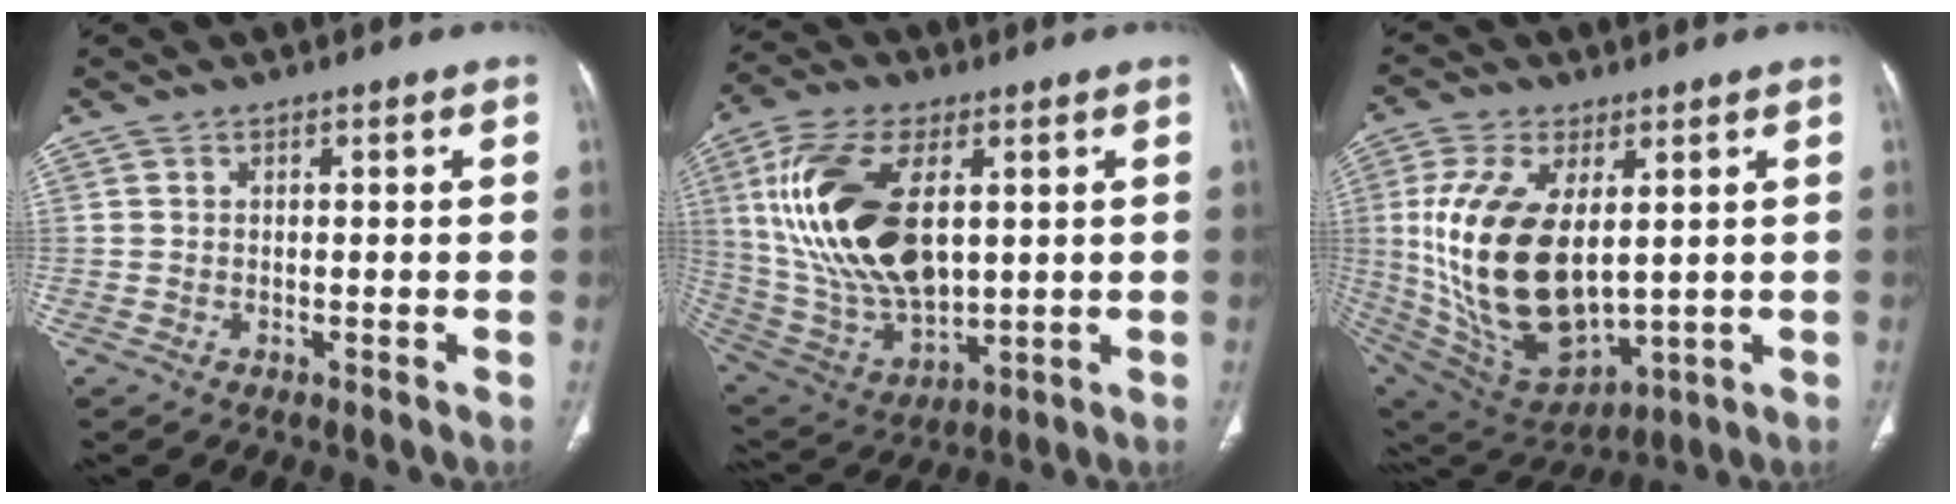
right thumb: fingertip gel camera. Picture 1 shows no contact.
{"total": 23.0, "force": [4.4, 12.4, 18.9], "torque": [-0.374, -0.016, 0.091]}
{"total": 22.5, "force": [2.3, 12.0, 18.9], "torque": [-0.378, -0.024, 0.064]}